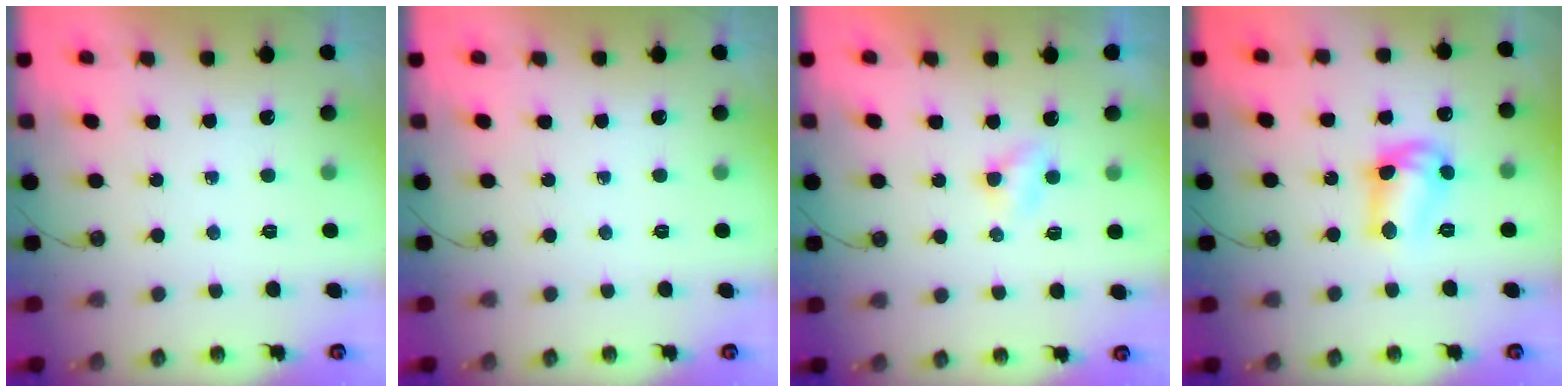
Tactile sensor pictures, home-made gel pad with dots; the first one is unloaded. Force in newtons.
{"total": 0.0}
{"total": 2.8, "press": 2.7, "slide": 0.4}
{"total": 10.9, "press": 10.9, "slide": 0.6}